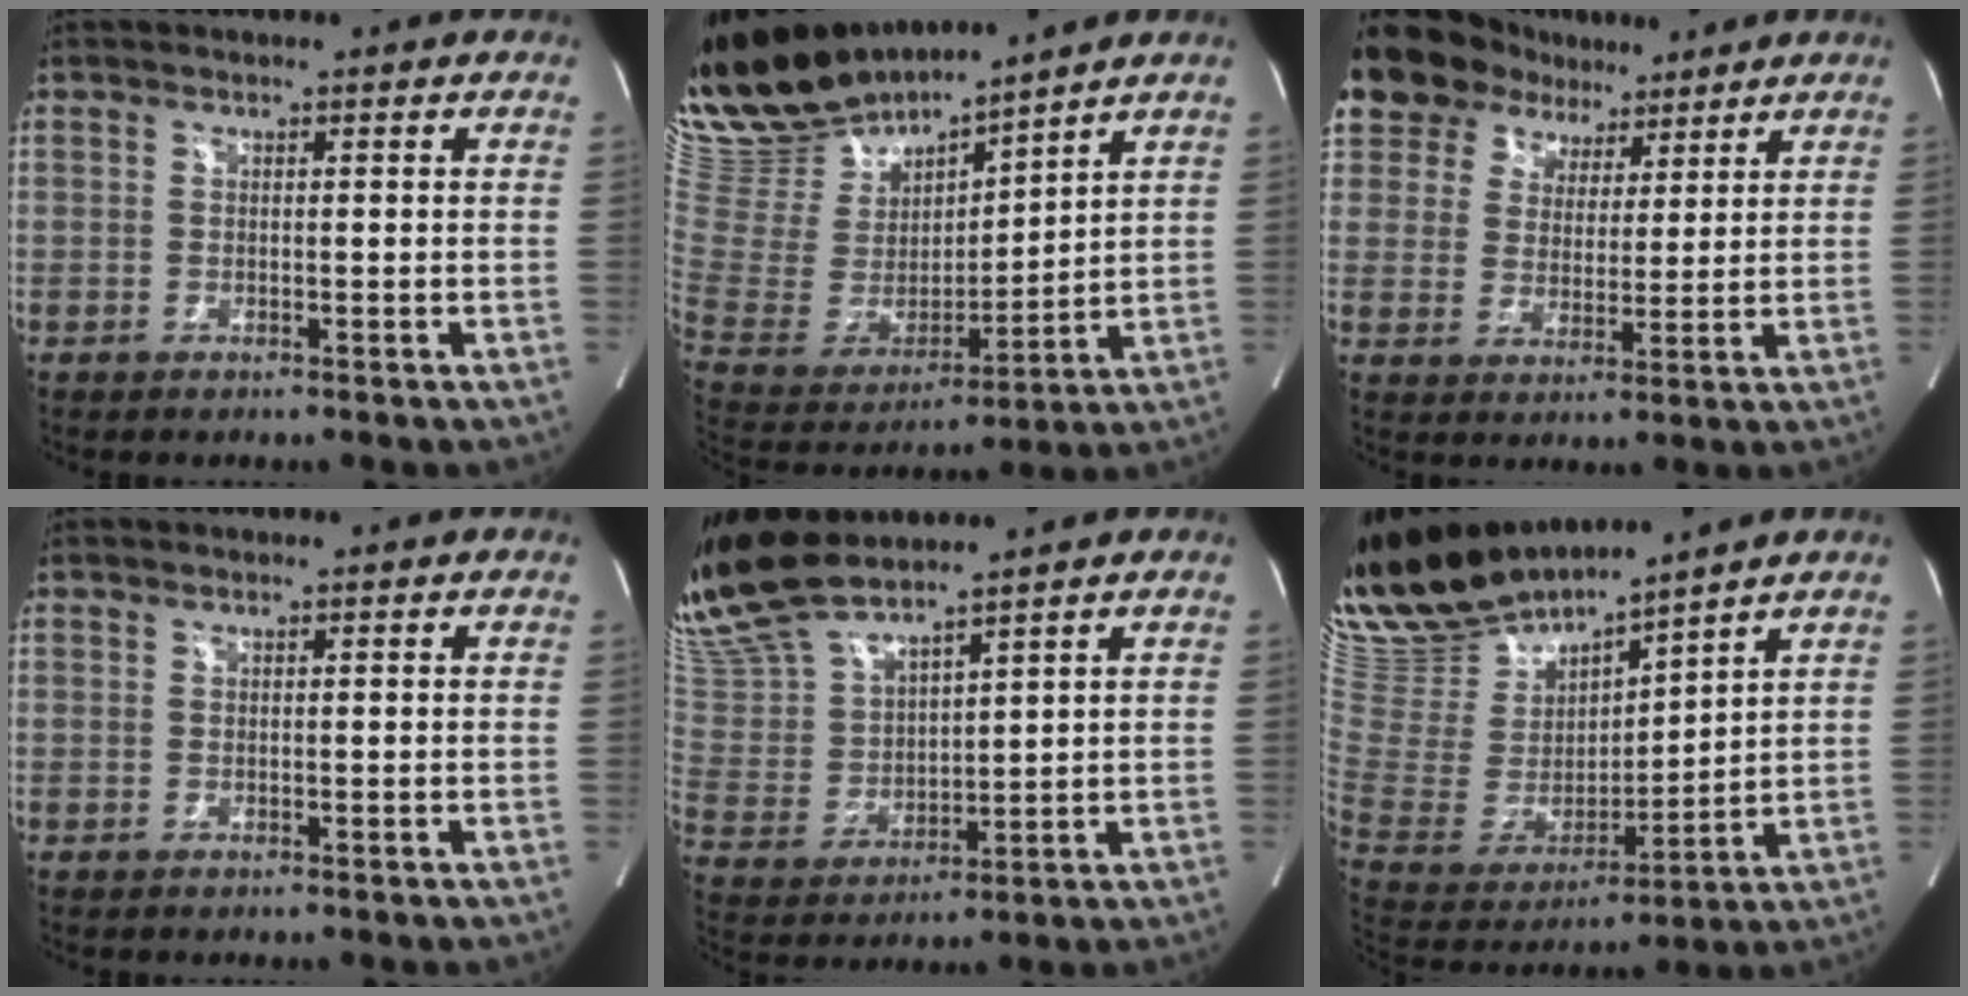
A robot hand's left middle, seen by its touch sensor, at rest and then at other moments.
{"total": 18.3, "force": [17.0, 3.7, 5.9], "torque": [-0.132, -0.001, 0.333]}
{"total": 15.7, "force": [11.1, 9.9, 5.0], "torque": [-0.115, 0.048, 0.193]}
{"total": 0.0}
{"total": 11.8, "force": [10.9, 1.1, 4.5], "torque": [-0.111, 0.006, 0.236]}
{"total": 17.0, "force": [15.7, 2.3, 6.1], "torque": [-0.140, -0.007, 0.320]}